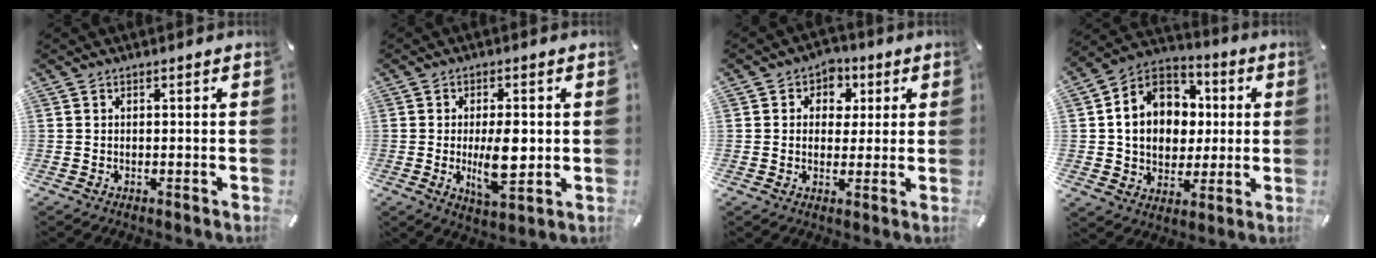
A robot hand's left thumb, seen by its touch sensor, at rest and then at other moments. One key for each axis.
{"total": 9.7, "fx": -0.1, "fy": 4.2, "fz": 8.8, "tx": -0.160, "ty": -0.019, "tz": -0.007}
{"total": 6.1, "fx": 1.0, "fy": 5.5, "fz": 2.6, "tx": -0.034, "ty": 0.002, "tz": 0.011}
{"total": 14.0, "fx": 1.3, "fy": 12.4, "fz": 6.4, "tx": -0.121, "ty": -0.003, "tz": 0.026}